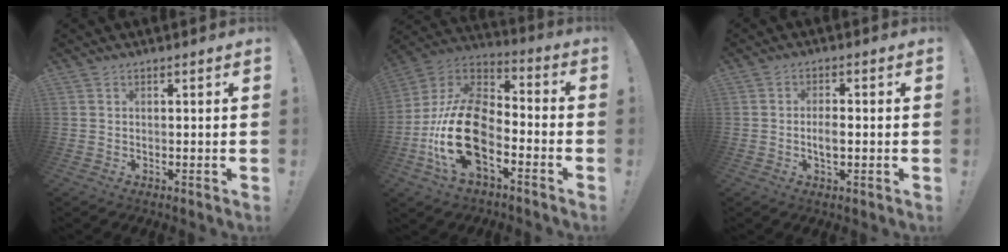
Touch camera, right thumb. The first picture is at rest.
{"total": 21.6, "force": [-7.6, 12.4, 16.0], "torque": [-0.332, 0.039, -0.123]}
{"total": 3.8, "force": [-0.9, 1.4, 3.4], "torque": [-0.053, -0.003, -0.020]}